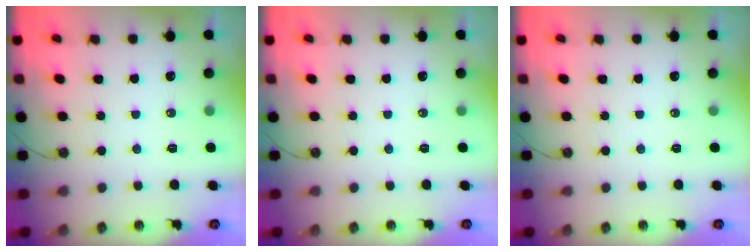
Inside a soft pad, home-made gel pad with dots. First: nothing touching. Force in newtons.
{"total": 0.0}
{"total": 0.0}